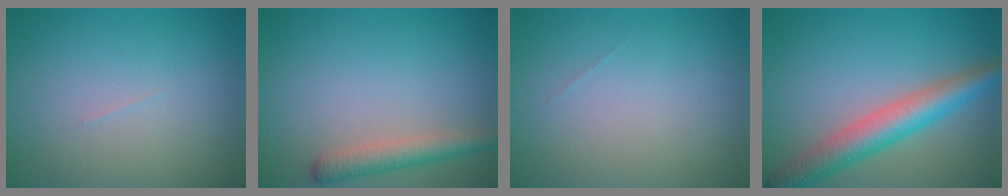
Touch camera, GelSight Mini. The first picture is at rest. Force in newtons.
{"total": 2.9, "press": 2.9, "slide": 0.2}
{"total": 0.0}
{"total": 5.6, "press": 5.6, "slide": 0.1}